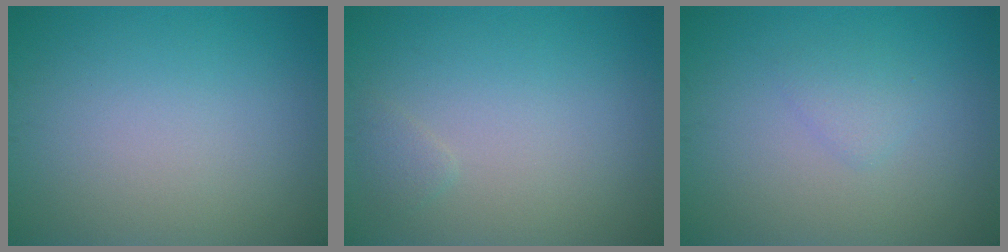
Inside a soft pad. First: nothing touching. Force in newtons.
{"total": 0.8, "press": 0.8, "slide": 0.1}
{"total": 1.2, "press": 1.2, "slide": 0.1}